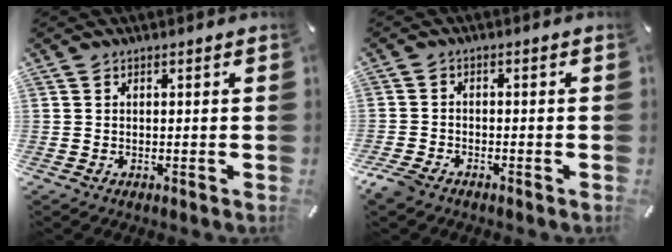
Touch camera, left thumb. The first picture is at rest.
{"total": 3.3, "force": [-2.6, 1.5, 1.3], "torque": [-0.039, 0.006, -0.053]}